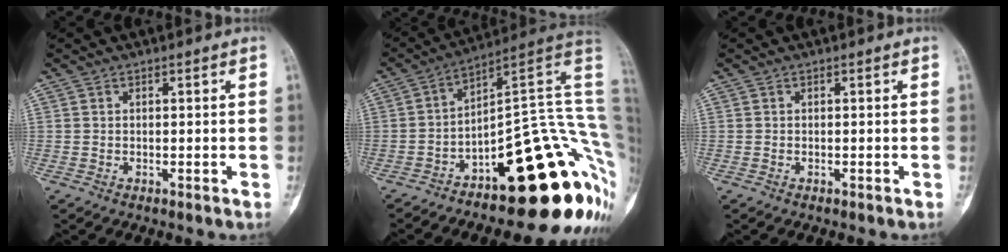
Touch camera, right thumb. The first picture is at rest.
{"total": 24.7, "force": [-5.3, 9.0, 22.3], "torque": [-0.178, 0.097, -0.064]}
{"total": 0.0}